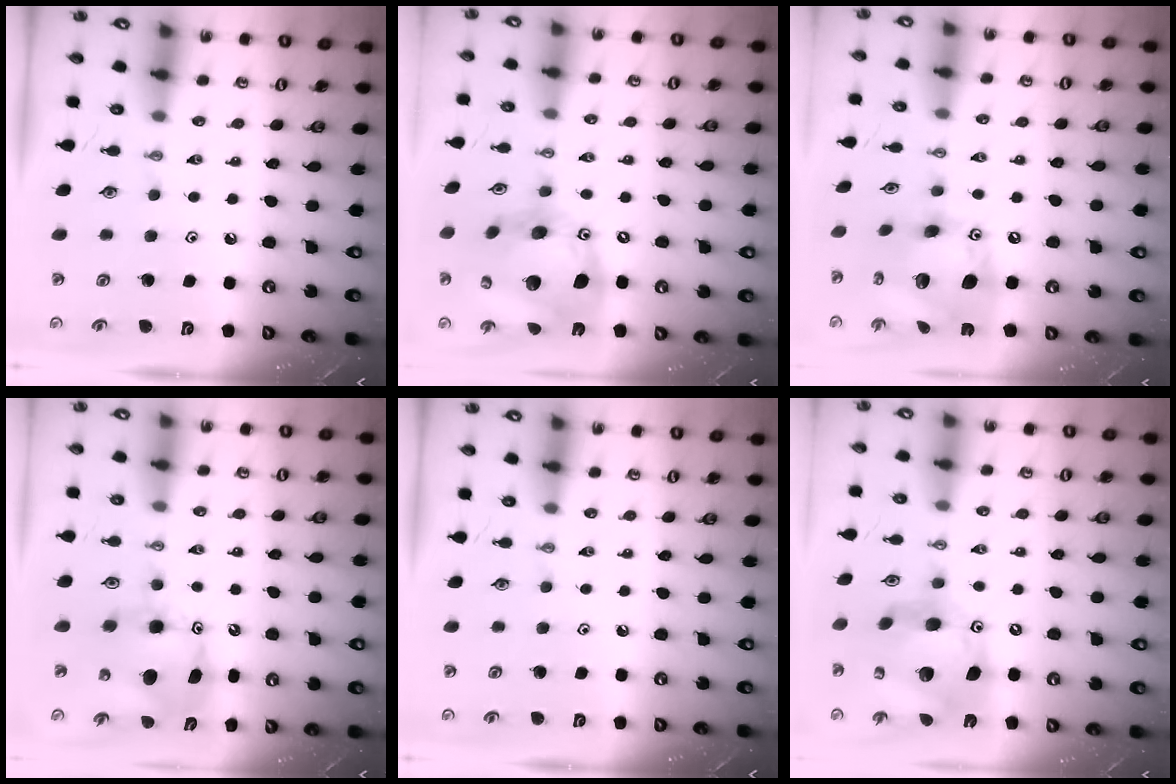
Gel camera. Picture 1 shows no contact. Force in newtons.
{"total": 23.0, "press": 22.7, "slide": 3.3}
{"total": 17.9, "press": 17.8, "slide": 1.6}
{"total": 9.9, "press": 9.9, "slide": 0.9}
{"total": 0.0}
{"total": 18.7, "press": 18.6, "slide": 2.0}